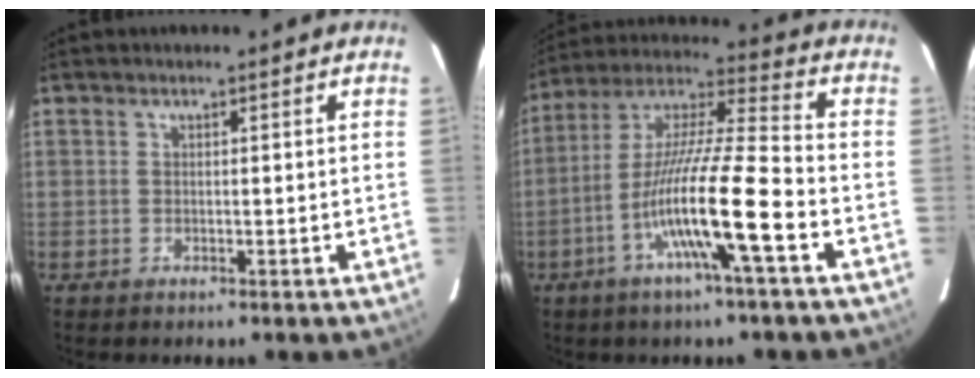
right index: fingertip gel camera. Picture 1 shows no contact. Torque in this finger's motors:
{"motor_torque": [1.52, -0.62, 1.05, 0.21]}